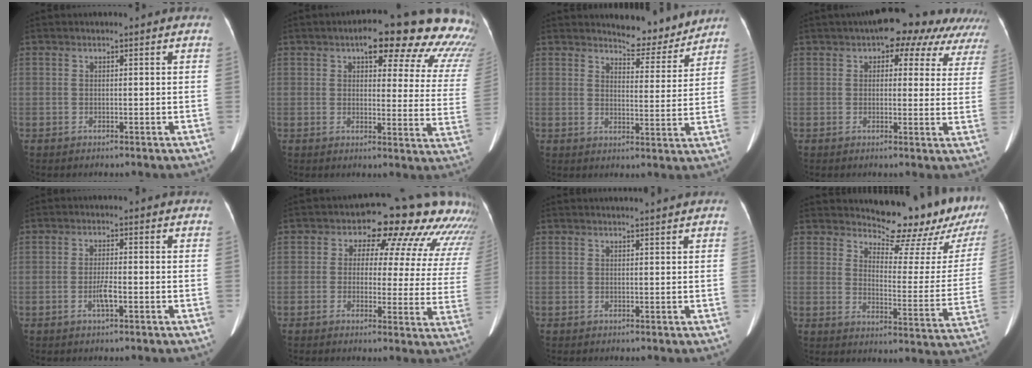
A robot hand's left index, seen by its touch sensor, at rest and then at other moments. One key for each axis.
{"total": 19.0, "fx": 15.4, "fy": 5.5, "fz": 9.7, "tx": -0.089, "ty": -0.020, "tz": 0.156}
{"total": 7.0, "fx": 6.9, "fy": 1.2, "fz": 0.6, "tx": -0.011, "ty": -0.014, "tz": 0.091}
{"total": 12.7, "fx": 9.7, "fy": 5.1, "fz": 6.3, "tx": -0.046, "ty": 0.027, "tz": 0.099}
{"total": 2.4, "fx": -0.9, "fy": 0.3, "fz": 2.2, "tx": -0.045, "ty": -0.001, "tz": -0.017}
{"total": 16.1, "fx": 10.7, "fy": 7.0, "fz": 9.8, "tx": -0.107, "ty": 0.023, "tz": 0.095}
{"total": 3.9, "fx": 3.7, "fy": -0.5, "fz": 1.1, "tx": -0.013, "ty": 0.015, "tz": 0.046}
{"total": 18.0, "fx": 16.1, "fy": 3.2, "fz": 7.4, "tx": -0.091, "ty": -0.078, "tz": 0.187}